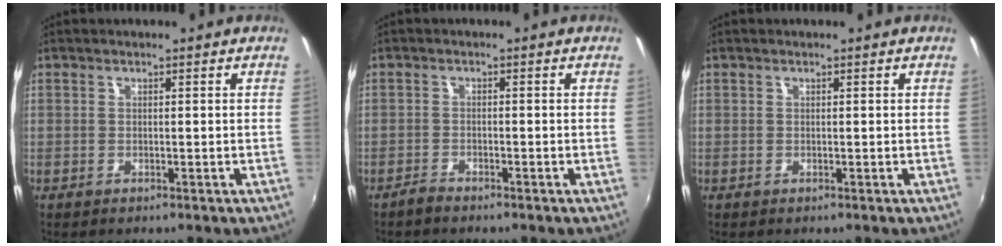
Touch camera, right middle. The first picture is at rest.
{"total": 1.8, "force": [-1.7, 0.2, 0.4], "torque": [-0.018, -0.001, -0.033]}
{"total": 0.0}